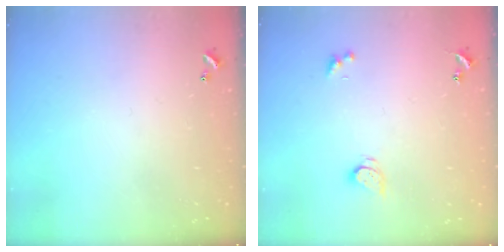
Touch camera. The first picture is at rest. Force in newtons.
{"total": 2.6, "press": 2.6, "slide": 0.2}